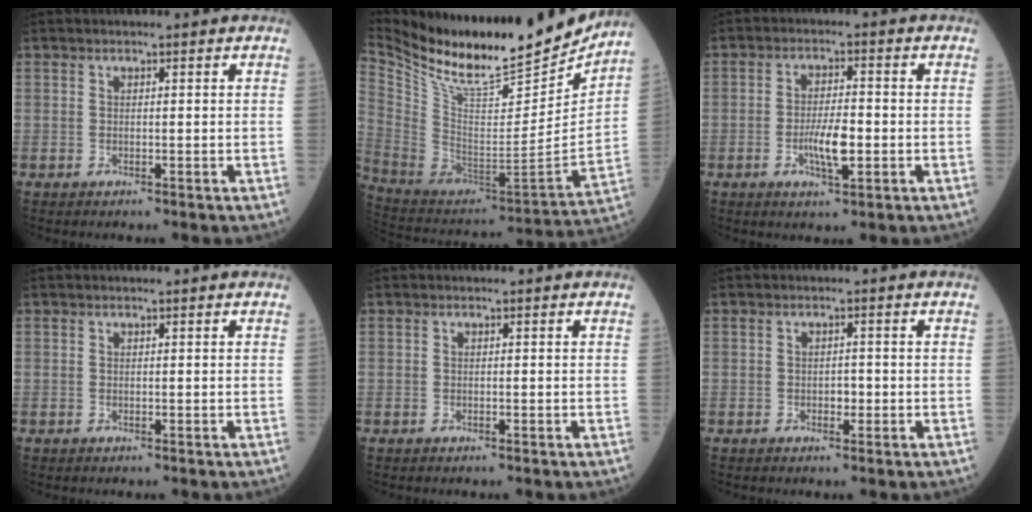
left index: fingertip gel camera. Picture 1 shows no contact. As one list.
[{"total": 25.4, "force": [22.3, 4.1, 11.5], "torque": [-0.215, -0.050, 0.360]}, {"total": 5.2, "force": [-1.6, 1.2, 4.8], "torque": [-0.090, -0.005, -0.028]}, {"total": 0.0}, {"total": 0.0}, {"total": 1.3, "force": [-0.6, 0.8, 0.9], "torque": [-0.010, -0.001, -0.010]}]